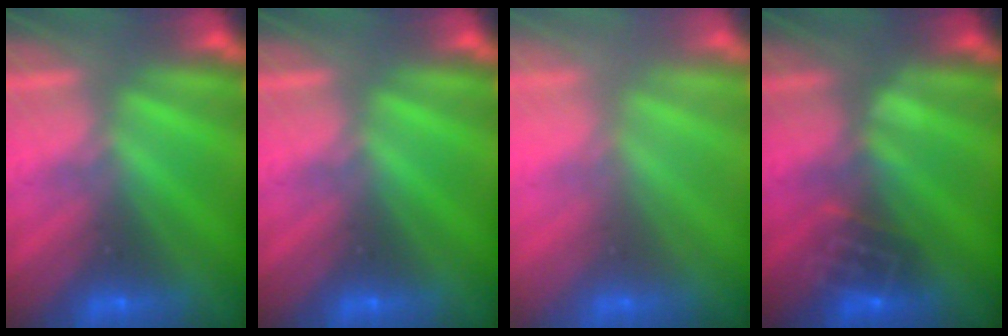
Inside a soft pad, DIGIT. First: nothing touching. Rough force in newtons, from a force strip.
{"total": 0.0}
{"total": 2.8}
{"total": 2.8}